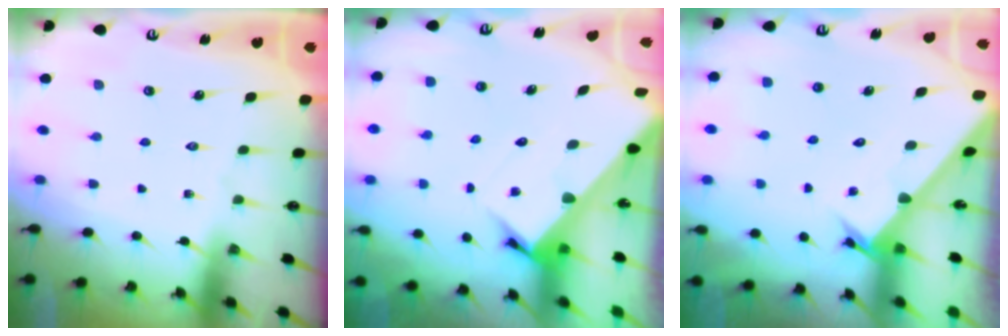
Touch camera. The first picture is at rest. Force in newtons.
{"total": 4.3, "press": 4.3, "slide": 0.2}
{"total": 2.6, "press": 2.6, "slide": 0.3}